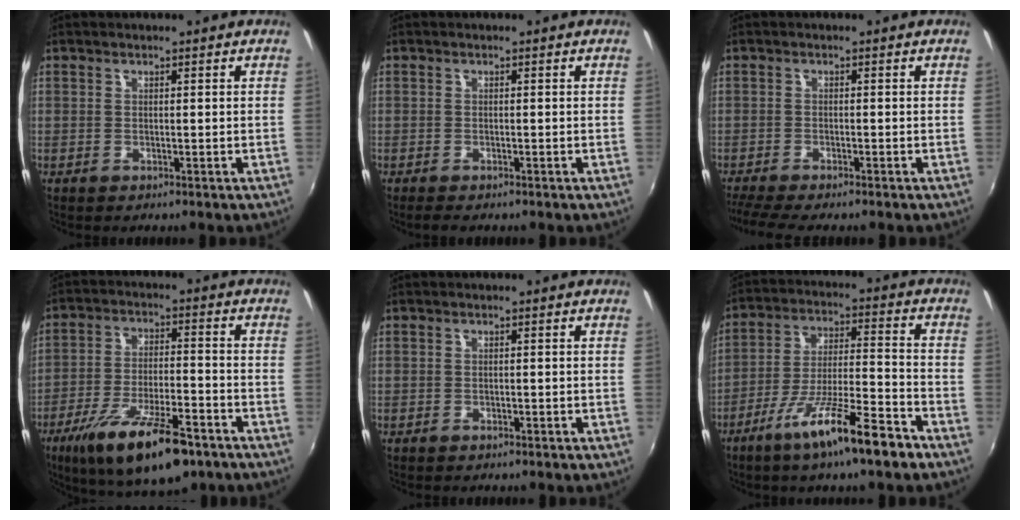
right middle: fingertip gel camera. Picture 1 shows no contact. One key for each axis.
{"total": 1.8, "fx": -1.5, "fy": 0.4, "fz": 0.9, "tx": -0.019, "ty": -0.010, "tz": -0.026}
{"total": 5.9, "fx": -5.1, "fy": 0.2, "fz": 3.0, "tx": -0.077, "ty": -0.025, "tz": -0.089}
{"total": 17.3, "fx": -11.1, "fy": 5.3, "fz": 12.2, "tx": -0.227, "ty": -0.031, "tz": -0.180}
{"total": 1.0, "fx": -0.8, "fy": 0.4, "fz": 0.4, "tx": -0.009, "ty": -0.002, "tz": -0.014}
{"total": 14.2, "fx": -9.4, "fy": 1.3, "fz": 10.6, "tx": -0.202, "ty": -0.018, "tz": -0.162}